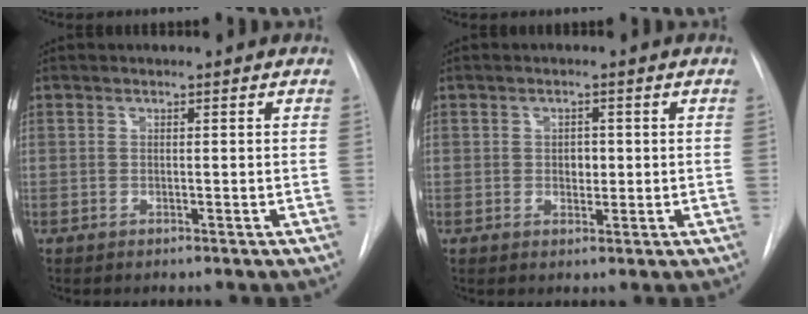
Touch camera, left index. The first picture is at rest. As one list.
[{"total": 2.0, "force": [0.1, 1.5, 1.4], "torque": [-0.019, 0.000, 0.003]}]